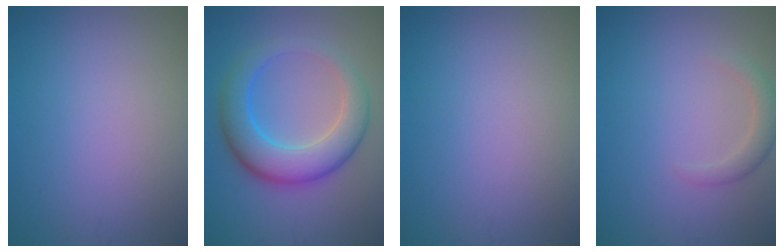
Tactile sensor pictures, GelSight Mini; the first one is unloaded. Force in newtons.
{"total": 7.1, "press": 7.1, "slide": 0.2}
{"total": 0.0}
{"total": 1.9, "press": 1.9, "slide": 0.1}